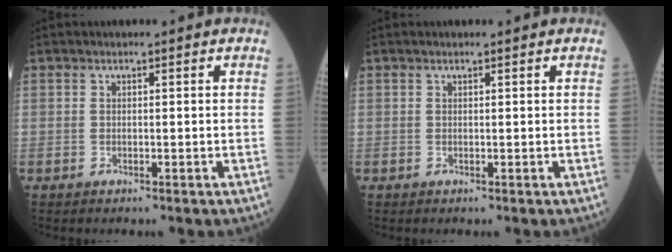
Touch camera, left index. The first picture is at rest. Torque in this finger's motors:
{"motor_torque": [0.47, 0.06, 0.00, -0.01]}